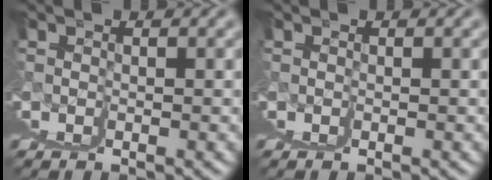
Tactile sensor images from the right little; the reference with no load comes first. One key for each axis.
{"total": 0.0}